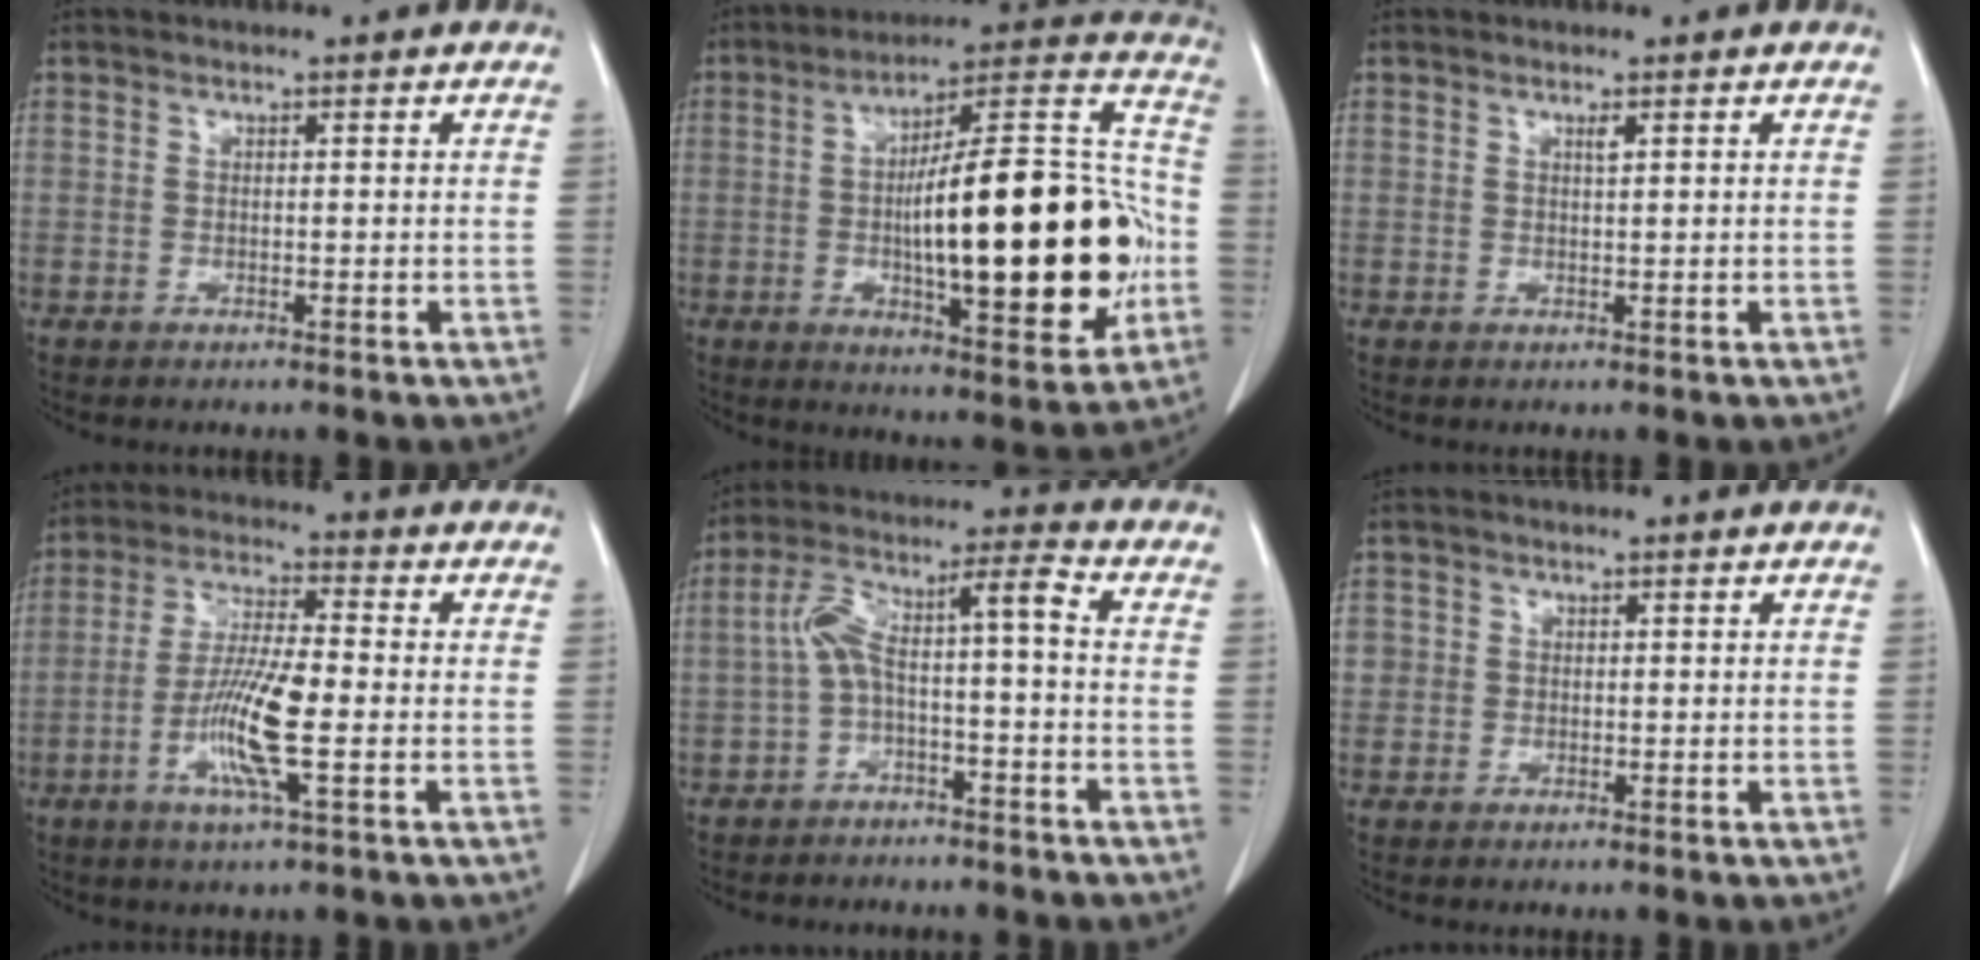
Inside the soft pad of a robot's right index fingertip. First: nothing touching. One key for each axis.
{"total": 26.9, "fx": -3.1, "fy": 6.4, "fz": 25.9, "tx": -0.361, "ty": 0.024, "tz": -0.040}
{"total": 0.7, "fx": 0.4, "fy": 0.0, "fz": 0.6, "tx": -0.012, "ty": -0.001, "tz": 0.007}
{"total": 10.2, "fx": -2.7, "fy": 0.7, "fz": 9.8, "tx": -0.194, "ty": -0.011, "tz": -0.057}
{"total": 8.1, "fx": -1.5, "fy": 1.1, "fz": 7.9, "tx": -0.149, "ty": 0.049, "tz": -0.026}
{"total": 1.7, "fx": 0.2, "fy": 1.7, "fz": 0.2, "tx": 0.007, "ty": 0.003, "tz": 0.001}